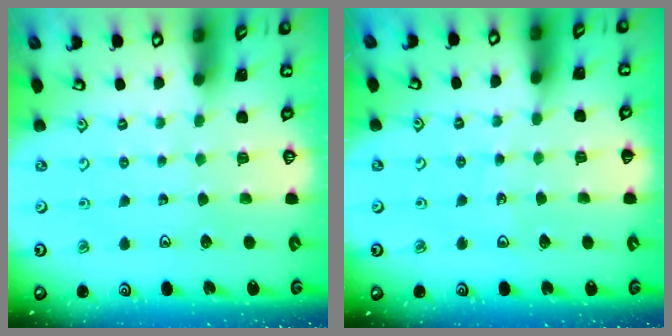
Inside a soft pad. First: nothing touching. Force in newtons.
{"total": 2.9, "press": 2.9, "slide": 0.3}